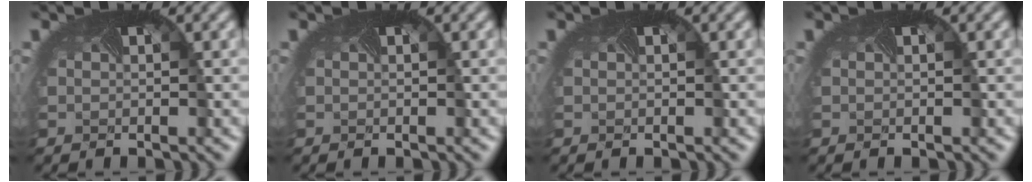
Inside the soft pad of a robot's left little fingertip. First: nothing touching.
{"total": 0.0}
{"total": 0.0}
{"total": 0.0}